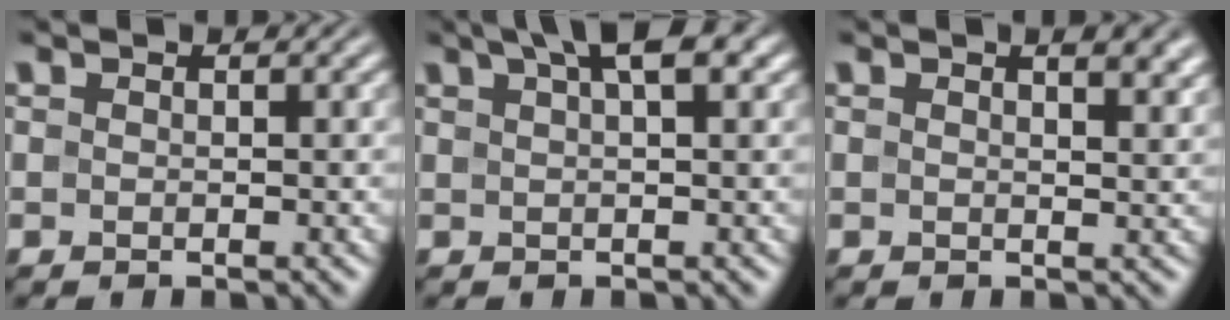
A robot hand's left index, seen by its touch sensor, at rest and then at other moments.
{"total": 3.8, "force": [2.2, 0.7, 3.1], "torque": [-0.040, 0.013, 0.034]}
{"total": 2.8, "force": [1.5, 0.9, 2.2], "torque": [-0.023, 0.005, 0.018]}